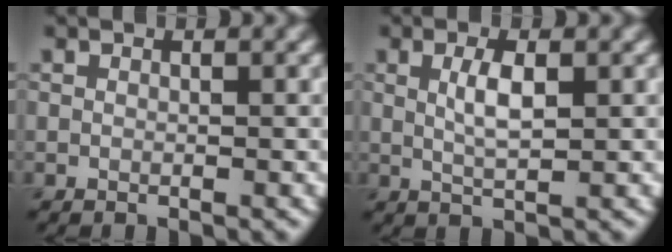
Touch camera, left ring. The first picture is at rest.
{"total": 2.5, "force": [0.5, 0.7, 2.4], "torque": [-0.049, 0.002, 0.011]}